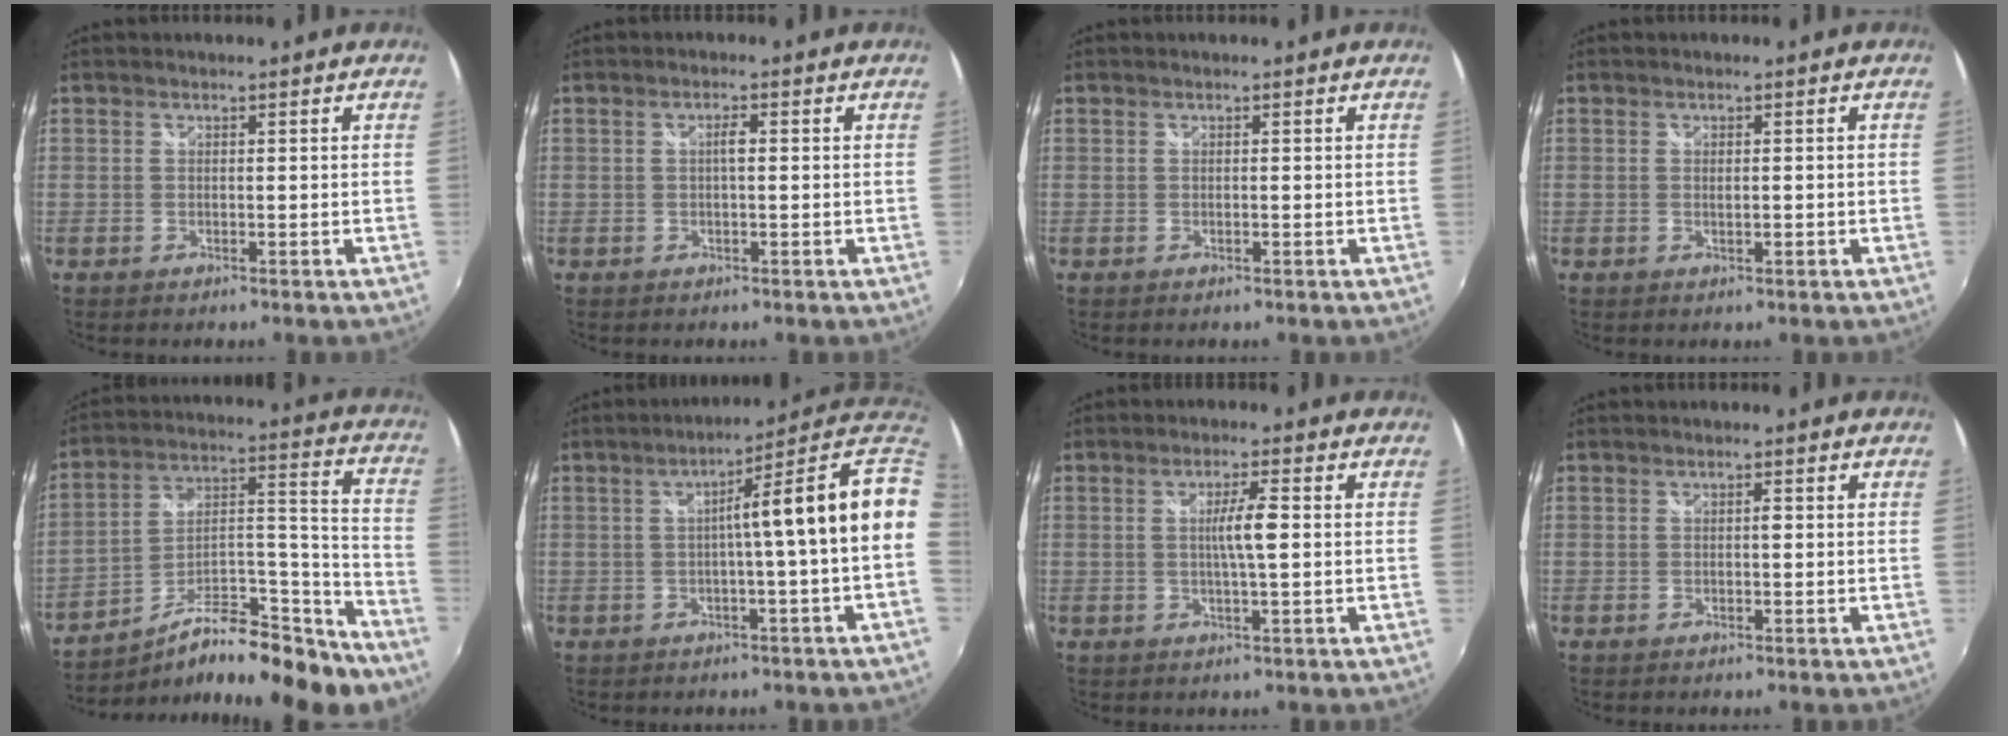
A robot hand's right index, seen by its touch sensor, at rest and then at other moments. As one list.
[{"total": 1.5, "force": [0.1, 0.4, 1.5], "torque": [-0.026, 0.004, -0.001]}, {"total": 0.0}, {"total": 1.3, "force": [-0.3, 0.5, 1.1], "torque": [-0.017, -0.002, -0.003]}, {"total": 21.7, "force": [-15.9, 7.1, 13.0], "torque": [-0.186, 0.022, -0.236]}, {"total": 11.7, "force": [1.3, -2.0, 11.4], "torque": [-0.140, 0.006, 0.015]}, {"total": 4.4, "force": [0.2, 0.0, 4.4], "torque": [-0.078, 0.000, 0.003]}, {"total": 0.8, "force": [0.0, 0.3, 0.7], "torque": [-0.011, 0.003, -0.001]}]